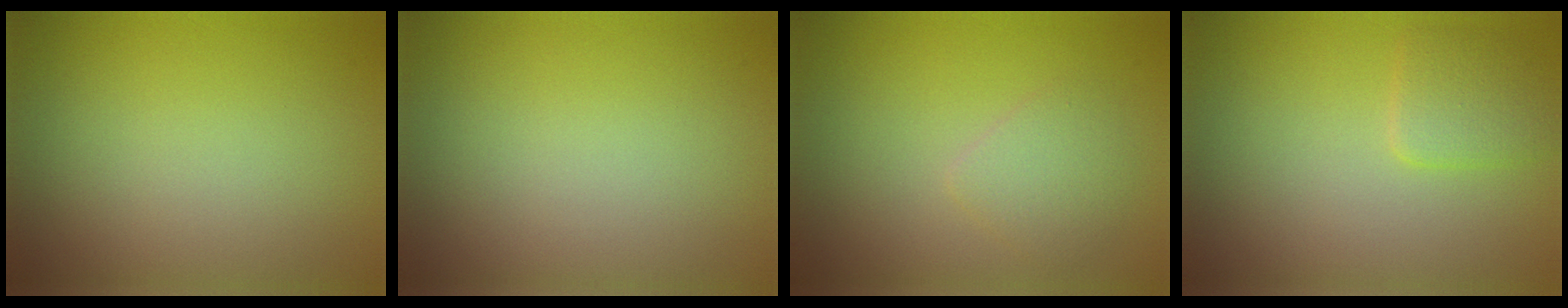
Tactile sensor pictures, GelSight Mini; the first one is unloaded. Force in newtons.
{"total": 0.0}
{"total": 1.9, "press": 1.9, "slide": 0.1}
{"total": 2.2, "press": 2.2, "slide": 0.1}